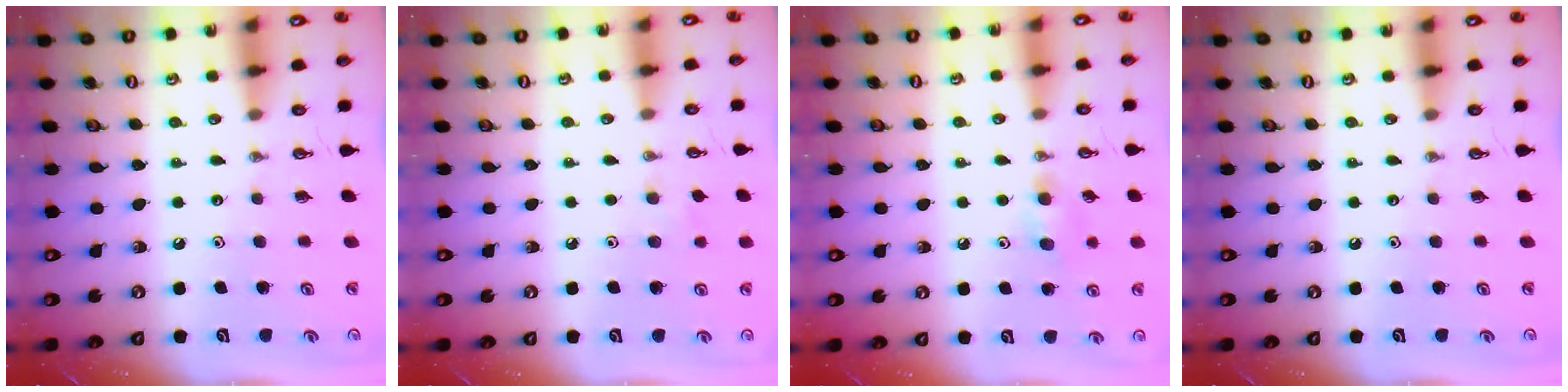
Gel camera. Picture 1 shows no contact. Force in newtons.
{"total": 4.8, "press": 4.8, "slide": 0.8}
{"total": 6.8, "press": 6.7, "slide": 1.2}
{"total": 0.0}